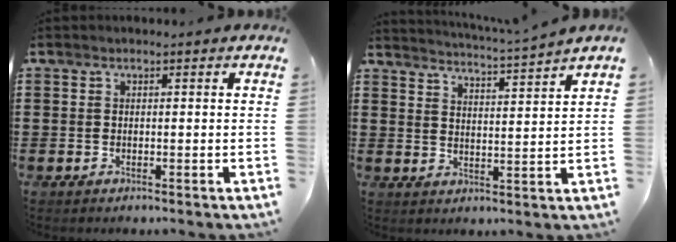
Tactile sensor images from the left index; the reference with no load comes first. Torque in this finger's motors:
{"motor_torque": [0.65, -1.49, 0.49, 0.08]}